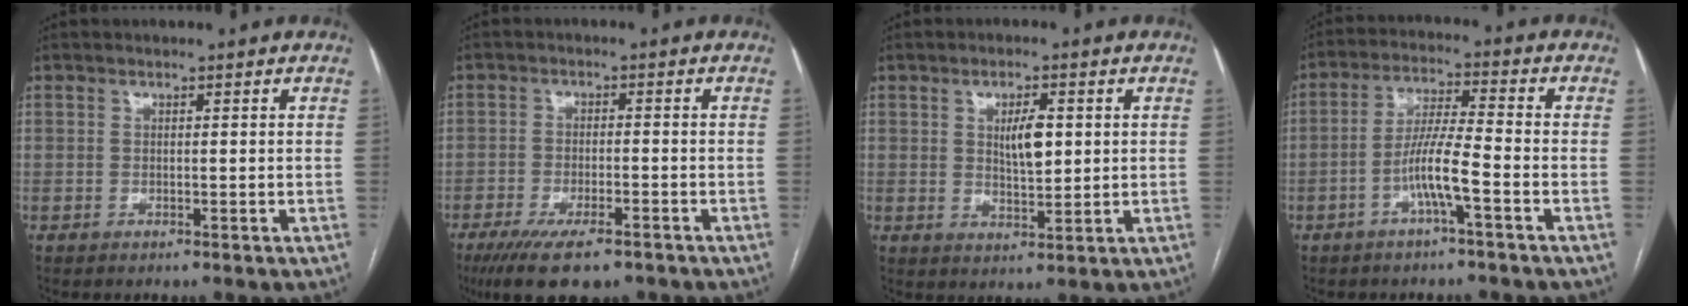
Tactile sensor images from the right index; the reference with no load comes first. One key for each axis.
{"total": 10.0, "fx": -7.0, "fy": 3.0, "fz": 6.6, "tx": -0.105, "ty": -0.015, "tz": -0.110}
{"total": 5.0, "fx": 1.1, "fy": 1.7, "fz": 4.6, "tx": -0.075, "ty": -0.001, "tz": 0.021}
{"total": 7.0, "fx": -2.9, "fy": 0.1, "fz": 6.4, "tx": -0.127, "ty": 0.011, "tz": -0.055}